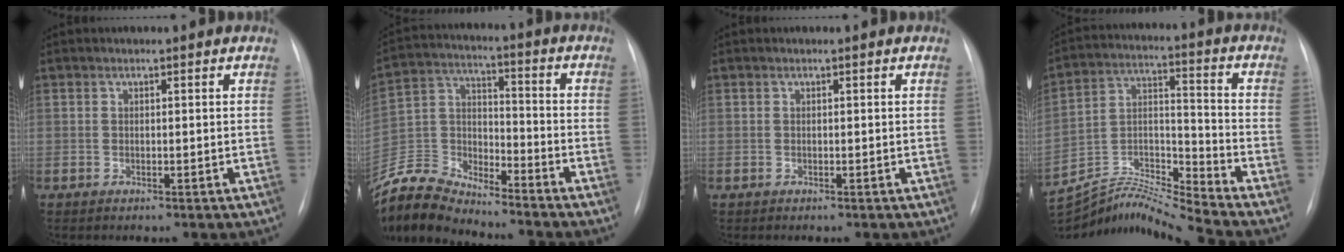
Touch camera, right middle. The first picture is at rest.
{"total": 12.8, "force": [-12.4, 1.7, 2.6], "torque": [-0.055, 0.017, -0.243]}
{"total": 0.0}
{"total": 15.8, "force": [-15.3, -2.2, 3.3], "torque": [-0.063, 0.024, -0.281]}